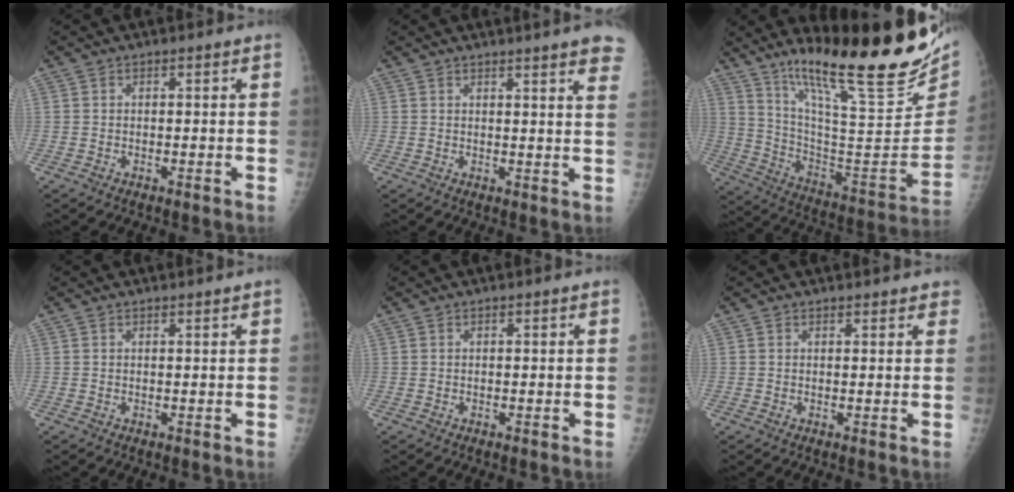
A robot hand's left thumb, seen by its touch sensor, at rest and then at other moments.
{"total": 10.5, "force": [8.0, 0.9, 6.7], "torque": [-0.066, -0.023, 0.075]}
{"total": 31.7, "force": [21.2, 6.9, 22.5], "torque": [-0.306, -0.092, 0.329]}
{"total": 0.8, "force": [0.7, -0.2, 0.3], "torque": [-0.005, -0.003, 0.014]}
{"total": 0.0}
{"total": 2.9, "force": [2.6, 1.1, 0.8], "torque": [0.016, -0.005, 0.021]}